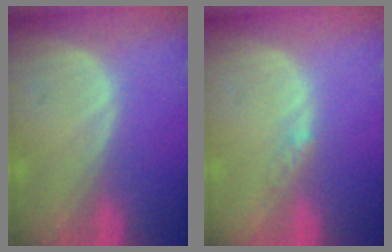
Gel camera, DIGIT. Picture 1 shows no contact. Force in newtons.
{"total": 1.6, "press": 1.3, "slide": 0.9}